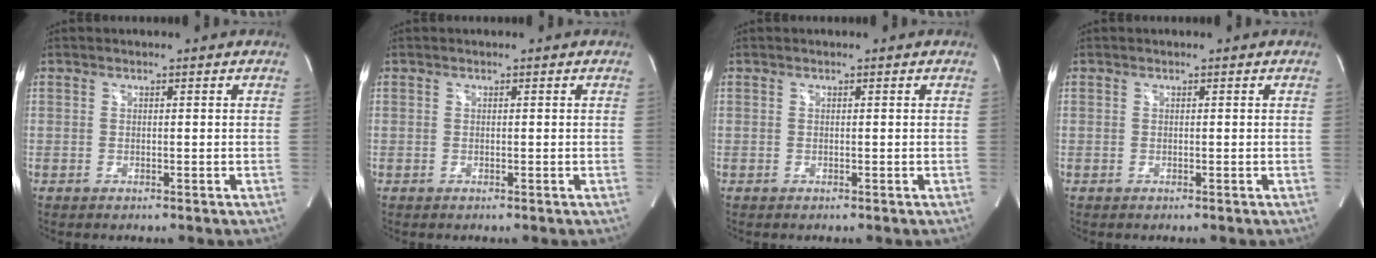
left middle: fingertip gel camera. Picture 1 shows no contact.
{"total": 0.0}
{"total": 0.0}
{"total": 0.0}